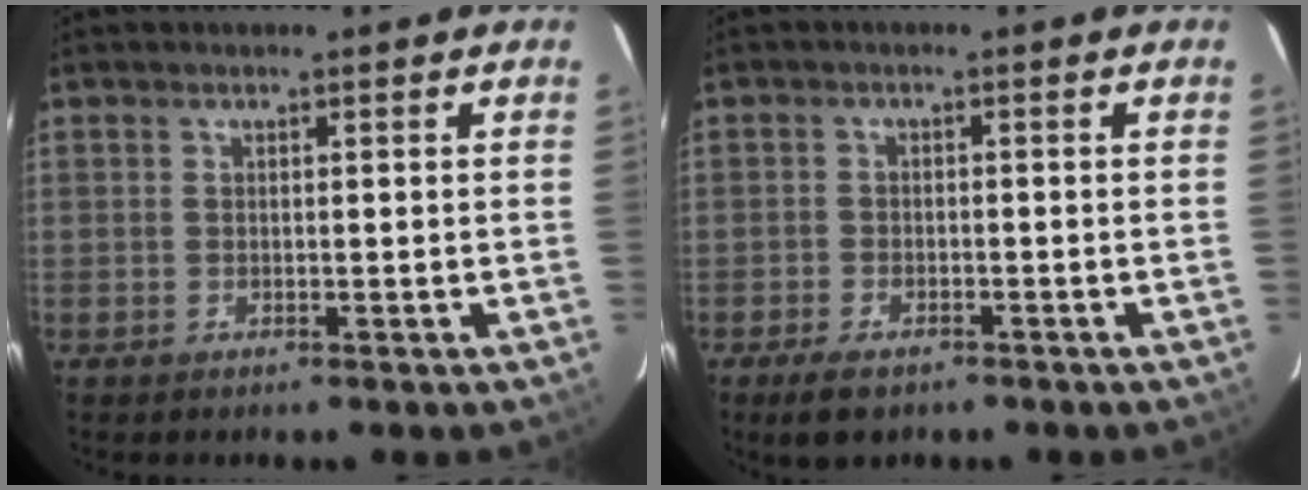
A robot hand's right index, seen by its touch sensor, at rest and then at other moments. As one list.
[{"total": 5.1, "force": [-3.7, 2.6, 2.5], "torque": [-0.066, -0.010, -0.060]}]